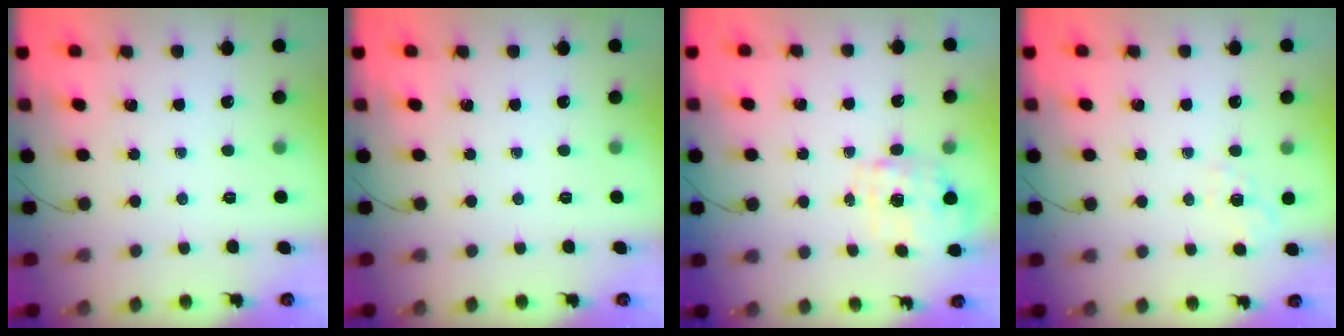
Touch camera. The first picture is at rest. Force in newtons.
{"total": 0.0}
{"total": 1.5, "press": 1.5, "slide": 0.5}
{"total": 2.2, "press": 1.6, "slide": 1.6}